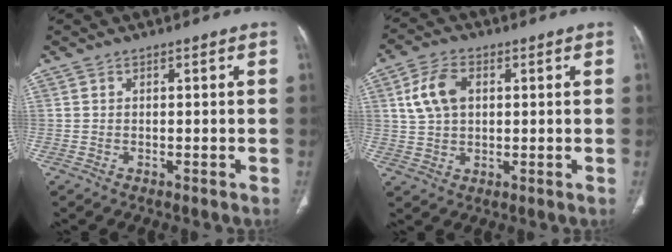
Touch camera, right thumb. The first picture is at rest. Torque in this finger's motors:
{"motor_torque": [-0.80, 0.39, 0.27, -0.25, 0.11]}